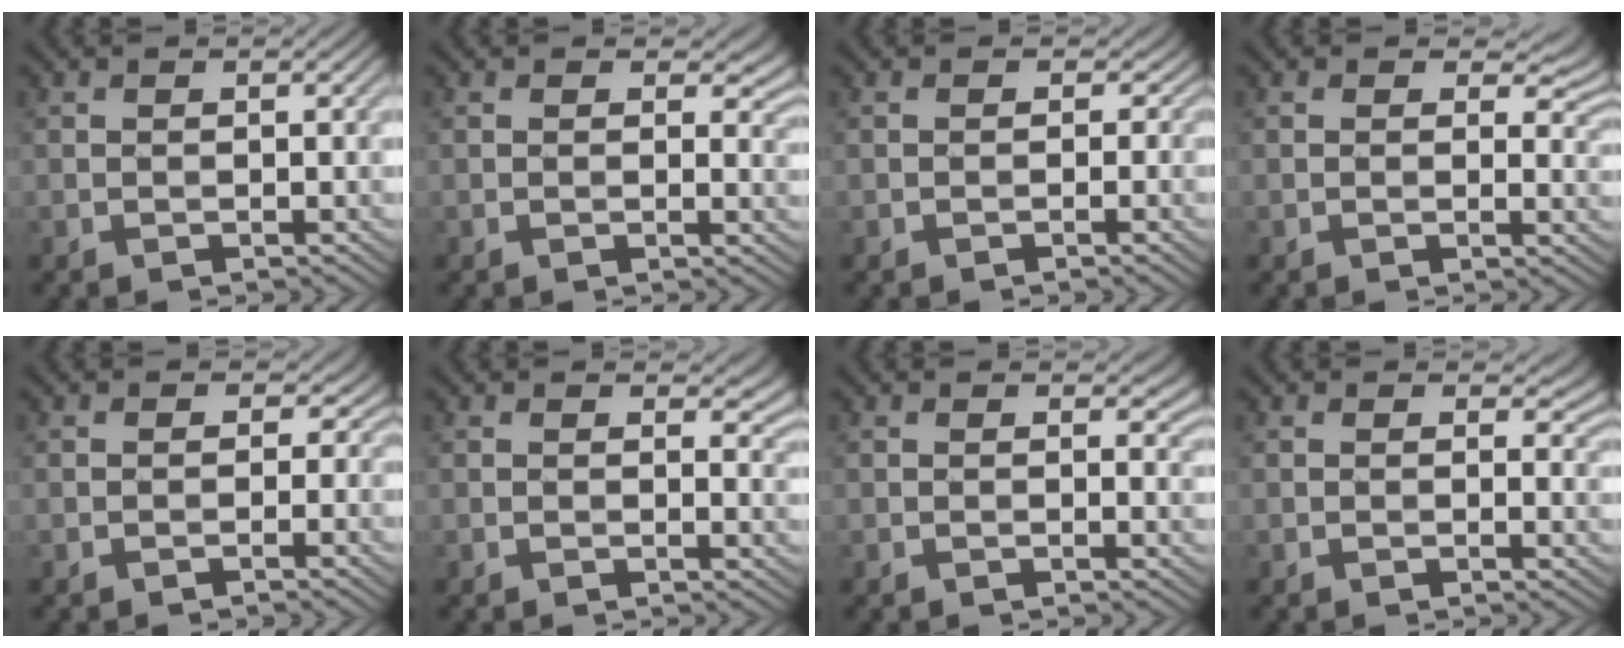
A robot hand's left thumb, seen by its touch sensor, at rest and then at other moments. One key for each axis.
{"total": 4.0, "fx": 2.0, "fy": 2.3, "fz": 2.6, "tx": -0.036, "ty": -0.006, "tz": 0.025}
{"total": 1.3, "fx": -0.1, "fy": 1.2, "fz": 0.5, "tx": -0.015, "ty": 0.001, "tz": -0.011}
{"total": 4.5, "fx": 2.3, "fy": 2.6, "fz": 2.9, "tx": -0.039, "ty": -0.005, "tz": 0.029}
{"total": 2.6, "fx": 0.1, "fy": 2.2, "fz": 1.3, "tx": -0.027, "ty": 0.009, "tz": -0.007}
{"total": 4.1, "fx": 2.1, "fy": 2.2, "fz": 2.7, "tx": -0.036, "ty": -0.005, "tz": 0.030}
{"total": 2.4, "fx": 1.1, "fy": 1.4, "fz": 1.6, "tx": -0.022, "ty": -0.006, "tz": 0.012}
{"total": 3.5, "fx": 1.8, "fy": 2.1, "fz": 2.2, "tx": -0.032, "ty": -0.005, "tz": 0.021}